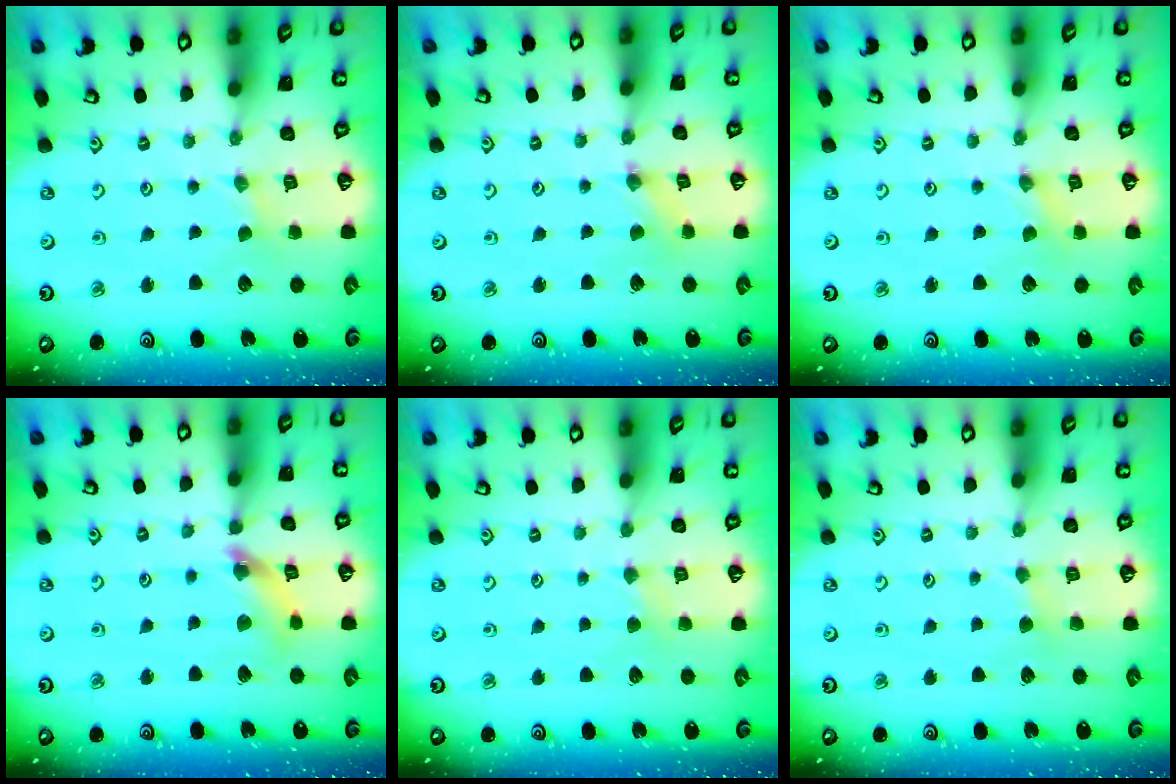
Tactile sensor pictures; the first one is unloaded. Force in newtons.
{"total": 0.0}
{"total": 0.0}
{"total": 7.9, "press": 7.9, "slide": 0.8}
{"total": 2.2, "press": 2.2, "slide": 0.4}
{"total": 2.3, "press": 2.3, "slide": 0.3}